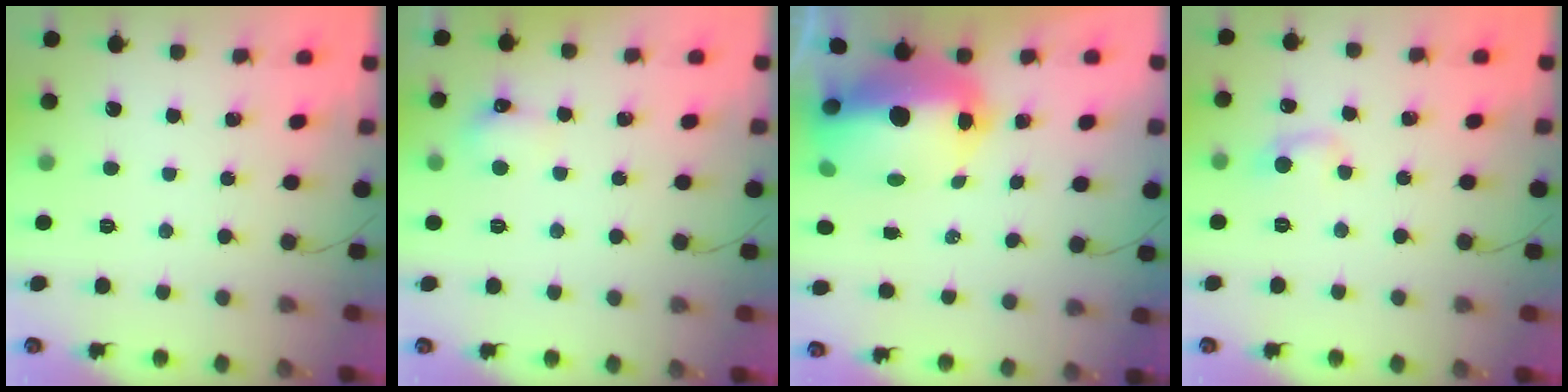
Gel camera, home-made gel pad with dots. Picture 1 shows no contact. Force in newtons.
{"total": 5.6, "press": 5.4, "slide": 1.3}
{"total": 14.3, "press": 13.9, "slide": 3.3}
{"total": 4.8, "press": 4.5, "slide": 1.5}